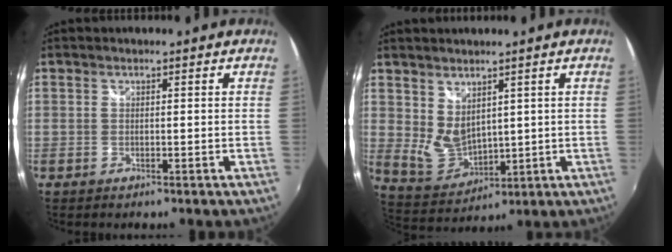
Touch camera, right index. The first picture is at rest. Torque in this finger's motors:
{"motor_torque": [-0.44, 0.60, 0.11, 0.04]}